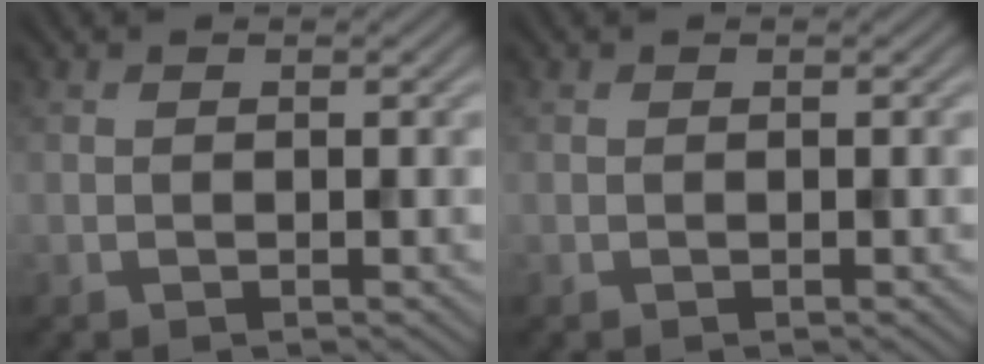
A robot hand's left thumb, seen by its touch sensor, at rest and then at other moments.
{"total": 0.0}